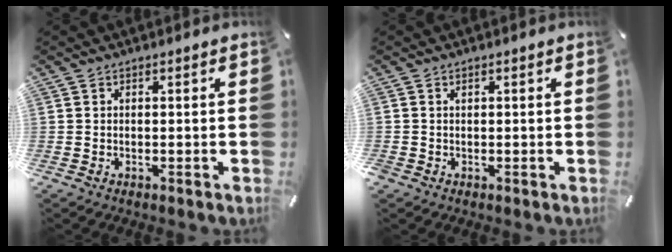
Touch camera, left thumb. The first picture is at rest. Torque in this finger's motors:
{"motor_torque": [-0.06, 0.02, 0.11, 0.12, 0.09]}